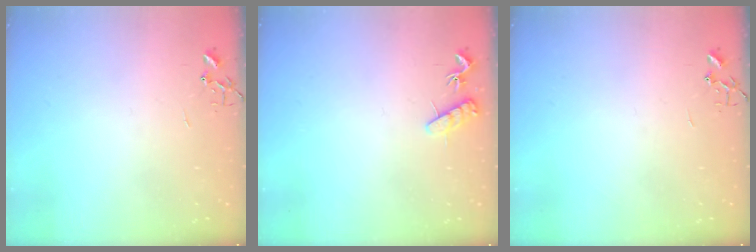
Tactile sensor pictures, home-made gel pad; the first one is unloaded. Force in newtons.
{"total": 8.1, "press": 8.1, "slide": 0.6}
{"total": 0.0}